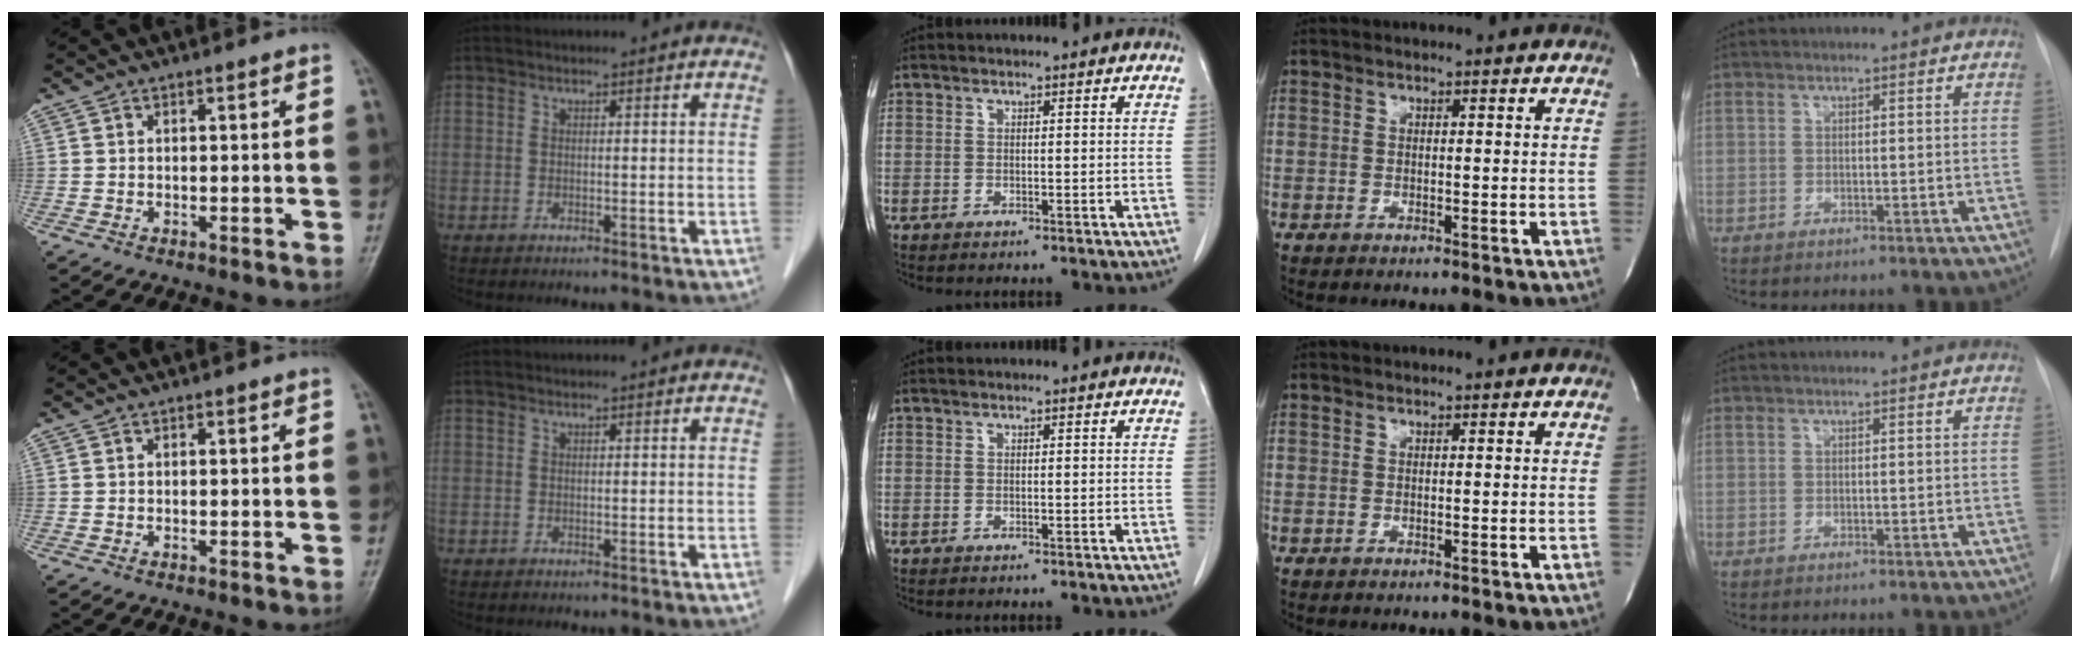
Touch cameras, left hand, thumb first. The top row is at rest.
{}